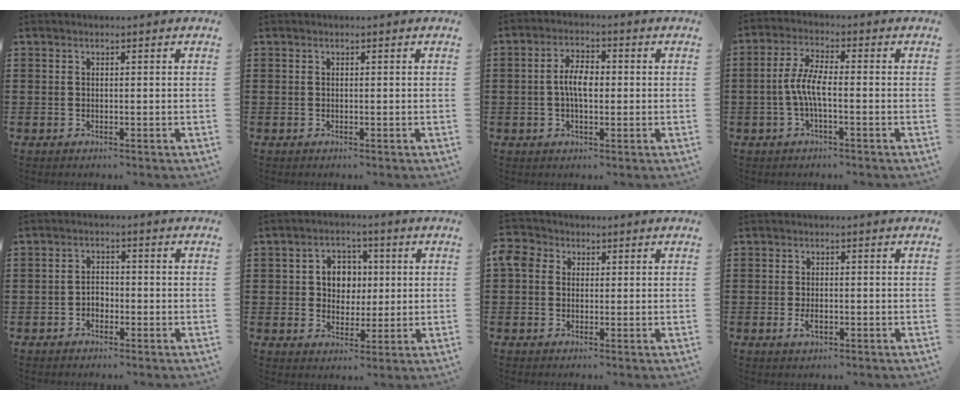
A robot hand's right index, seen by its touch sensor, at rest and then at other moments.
{"total": 0.0}
{"total": 4.6, "force": [-0.3, 2.2, 4.0], "torque": [-0.080, 0.004, -0.010]}
{"total": 5.4, "force": [-1.3, 1.4, 5.0], "torque": [-0.123, -0.007, -0.035]}
{"total": 2.0, "force": [-1.1, 1.3, 1.1], "torque": [-0.024, 0.003, -0.024]}
{"total": 5.3, "force": [0.6, 4.7, 2.2], "torque": [-0.054, 0.015, 0.005]}
{"total": 3.2, "force": [0.4, 2.9, 1.2], "torque": [-0.036, 0.012, 0.006]}
{"total": 1.9, "force": [-0.7, 0.9, 1.6], "torque": [-0.037, -0.005, -0.014]}